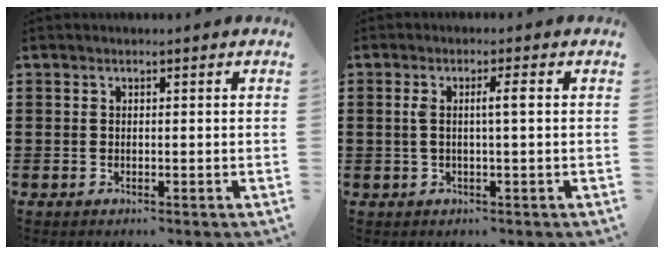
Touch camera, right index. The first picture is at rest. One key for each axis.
{"total": 2.9, "fx": 0.2, "fy": 0.0, "fz": 2.9, "tx": -0.057, "ty": 0.000, "tz": -0.001}